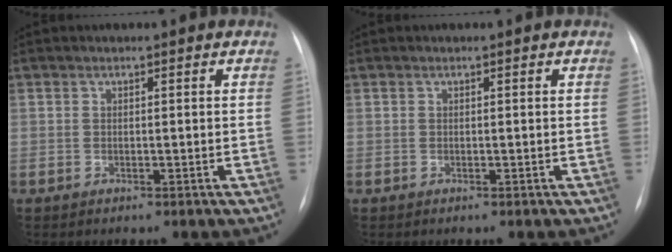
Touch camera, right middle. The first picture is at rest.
{"total": 0.0}